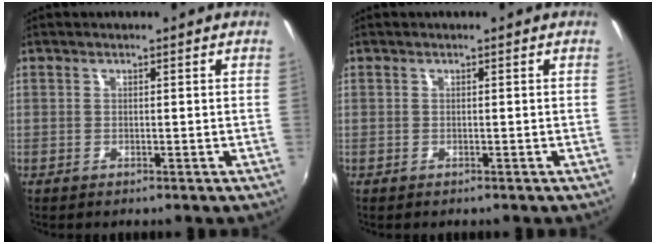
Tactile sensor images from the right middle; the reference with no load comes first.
{"total": 0.0}